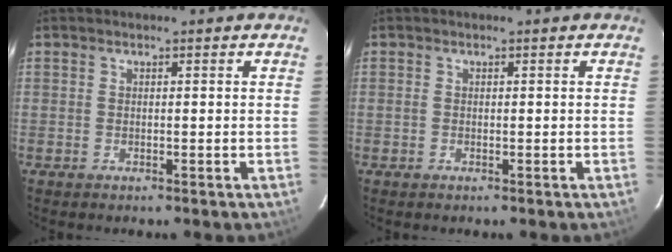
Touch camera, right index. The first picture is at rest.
{"total": 0.0}